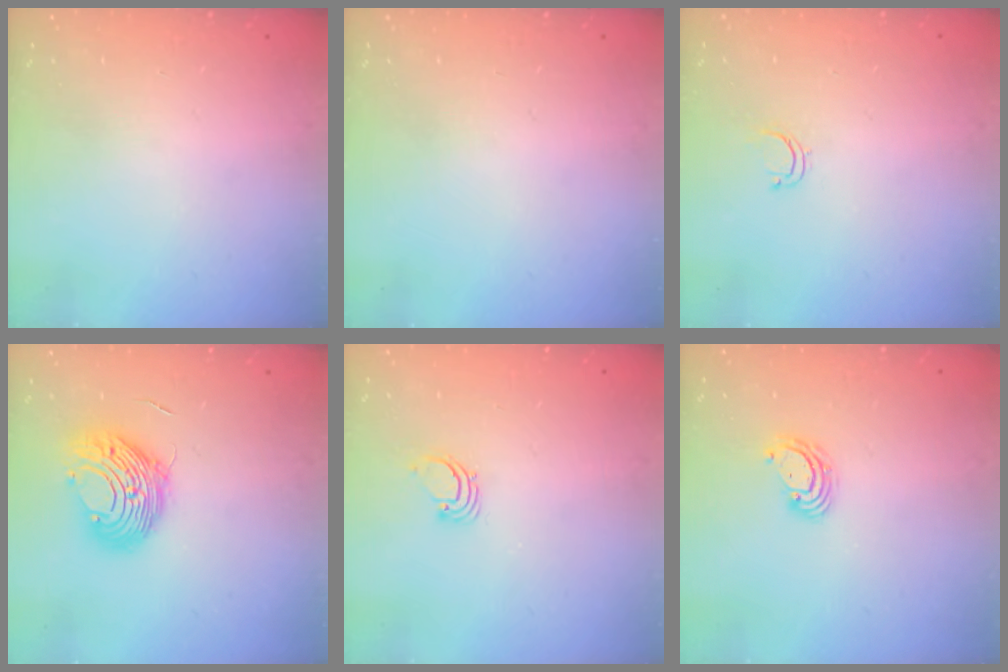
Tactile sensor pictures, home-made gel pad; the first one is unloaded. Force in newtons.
{"total": 0.0}
{"total": 3.5, "press": 3.5, "slide": 0.5}
{"total": 11.1, "press": 11.1, "slide": 0.9}
{"total": 1.7, "press": 1.7, "slide": 0.1}
{"total": 3.9, "press": 3.9, "slide": 0.1}